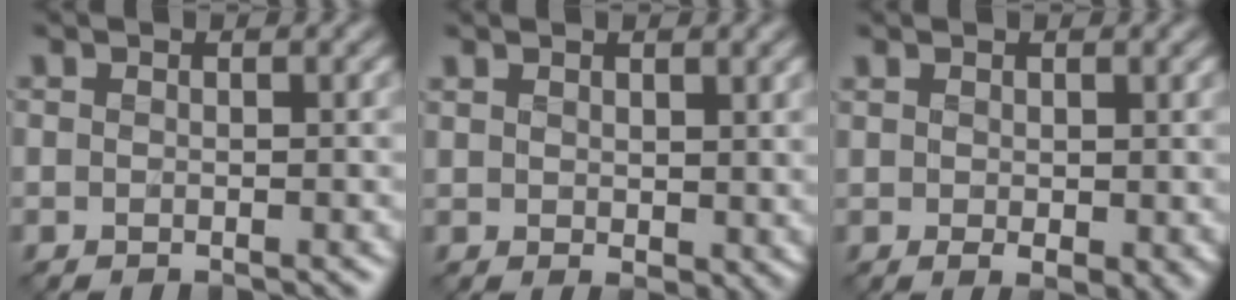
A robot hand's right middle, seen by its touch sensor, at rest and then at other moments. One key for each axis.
{"total": 2.3, "fx": 1.3, "fy": 1.1, "fz": 1.6, "tx": -0.028, "ty": -0.004, "tz": 0.030}
{"total": 2.1, "fx": 0.4, "fy": 0.8, "fz": 1.9, "tx": -0.032, "ty": -0.003, "tz": 0.014}